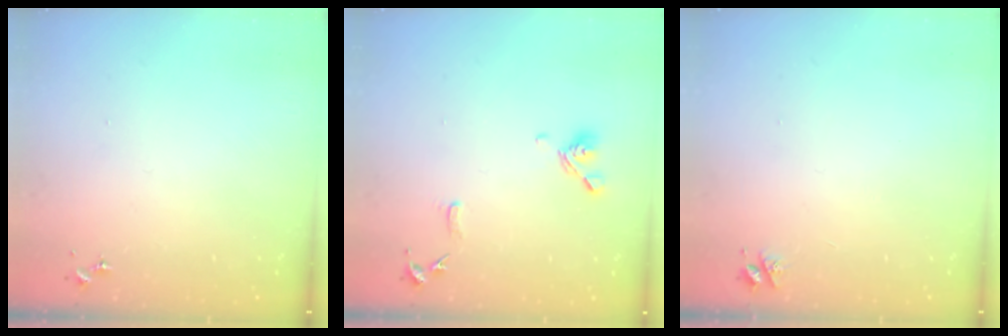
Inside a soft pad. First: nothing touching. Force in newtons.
{"total": 10.3, "press": 10.2, "slide": 1.8}
{"total": 3.8, "press": 3.8, "slide": 0.5}